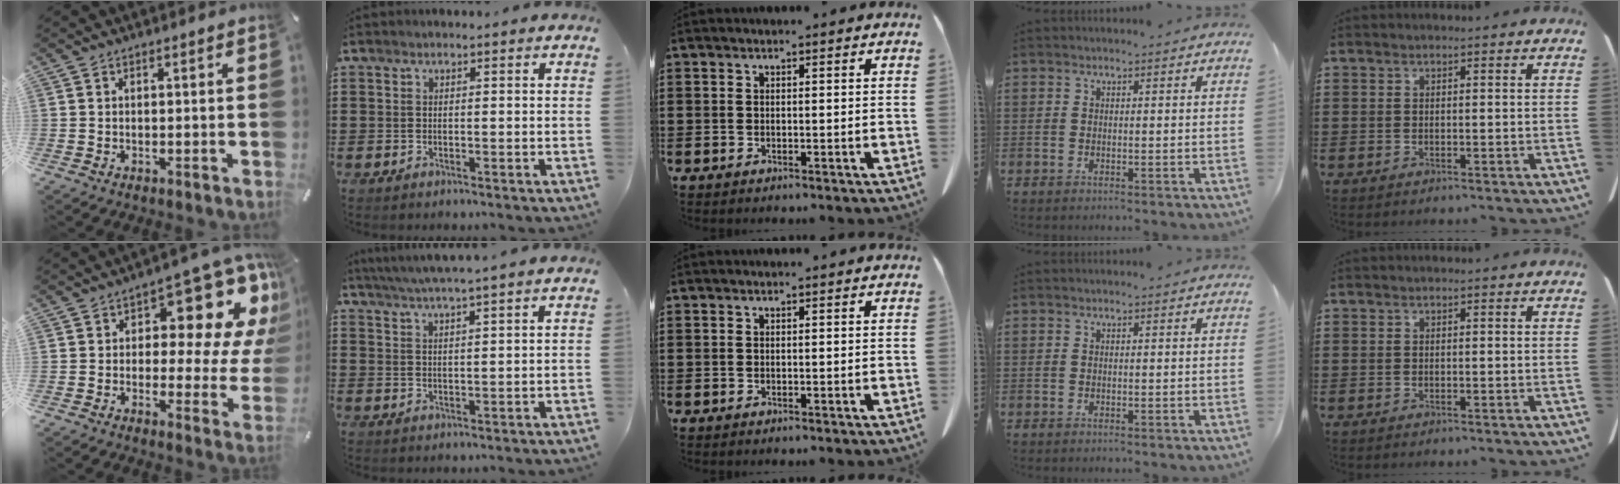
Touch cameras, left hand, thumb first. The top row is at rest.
{"thumb": {"total": 15.3, "force": [7.3, 7.7, 11.1], "torque": [-0.129, -0.068, 0.115]}, "index": {"total": 3.7, "force": [3.3, -0.7, 1.5], "torque": [-0.039, -0.010, 0.059]}}